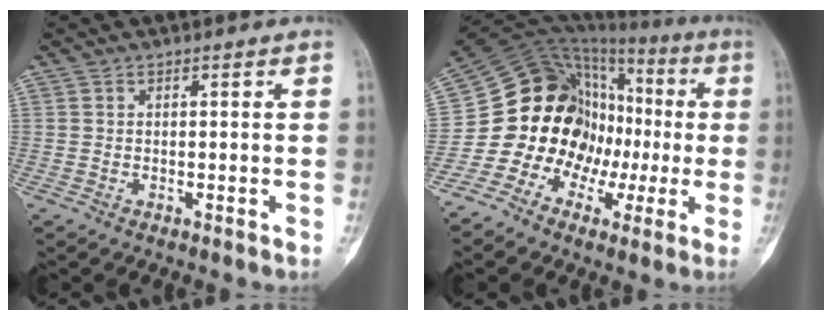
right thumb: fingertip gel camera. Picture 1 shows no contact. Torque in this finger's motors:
{"motor_torque": [-0.46, 1.45, 1.26, -0.46, 0.04]}